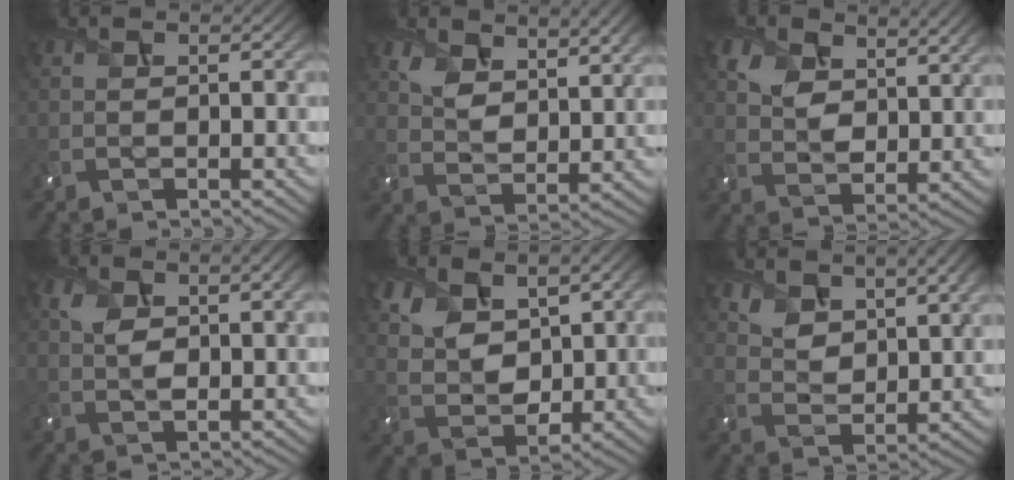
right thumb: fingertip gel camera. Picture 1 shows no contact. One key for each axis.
{"total": 7.6, "fx": 4.6, "fy": 3.8, "fz": 4.7, "tx": -0.105, "ty": -0.008, "tz": 0.089}
{"total": 8.2, "fx": 4.7, "fy": 4.7, "fz": 4.7, "tx": -0.122, "ty": -0.001, "tz": 0.083}
{"total": 5.3, "fx": 1.5, "fy": 2.9, "fz": 4.3, "tx": -0.083, "ty": 0.001, "tz": 0.026}
{"total": 7.7, "fx": 3.1, "fy": 5.0, "fz": 5.0, "tx": -0.129, "ty": -0.003, "tz": 0.059}
{"total": 8.2, "fx": 5.4, "fy": 3.9, "fz": 4.9, "tx": -0.108, "ty": -0.003, "tz": 0.101}